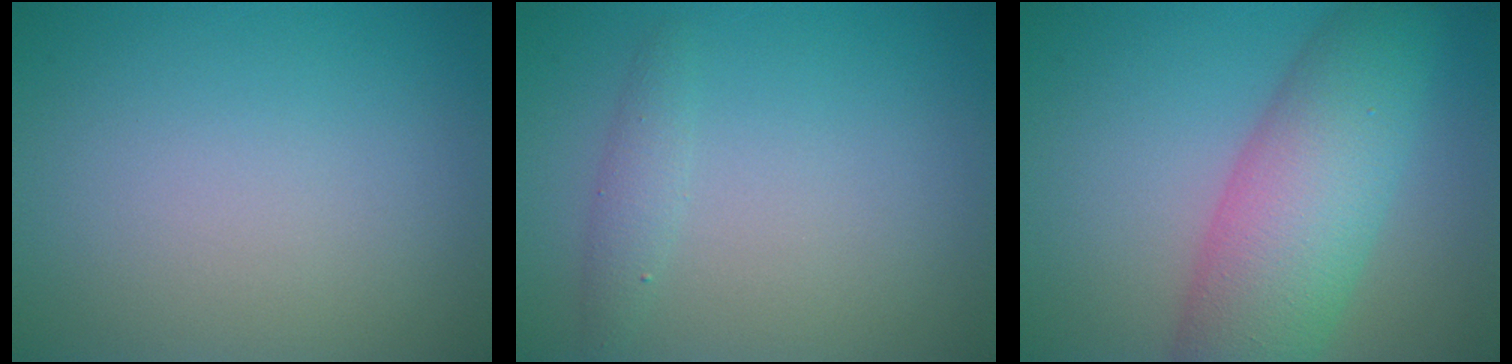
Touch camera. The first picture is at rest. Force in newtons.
{"total": 1.3, "press": 1.3, "slide": 0.1}
{"total": 8.4, "press": 8.4, "slide": 0.2}